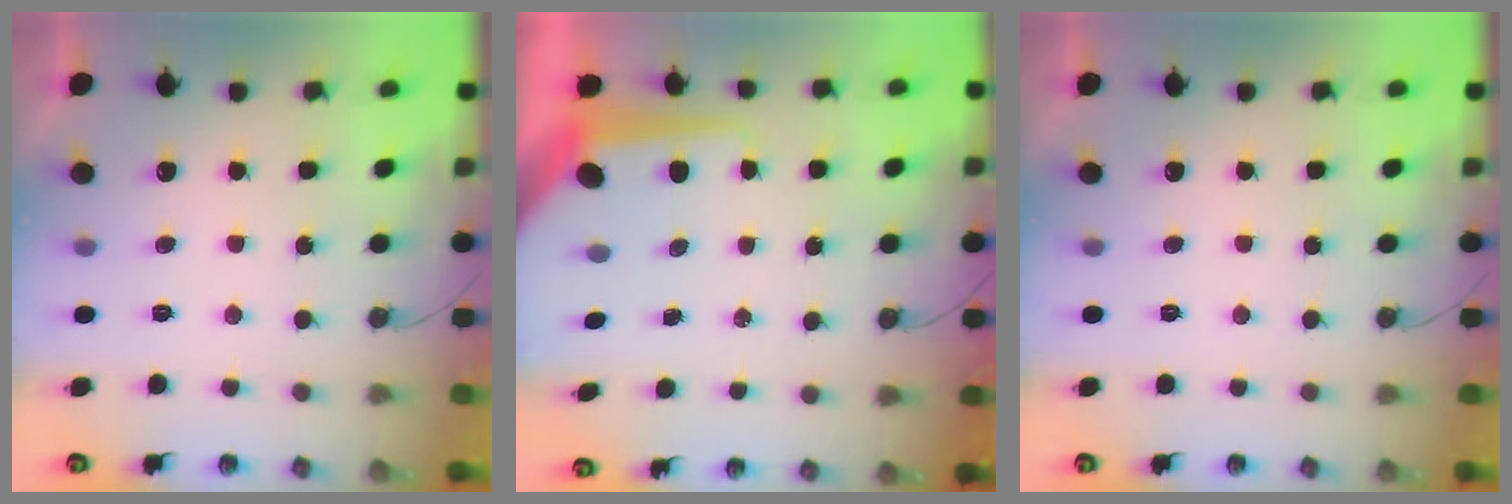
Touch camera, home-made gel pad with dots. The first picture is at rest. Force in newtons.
{"total": 11.0, "press": 11.0, "slide": 1.0}
{"total": 0.0}